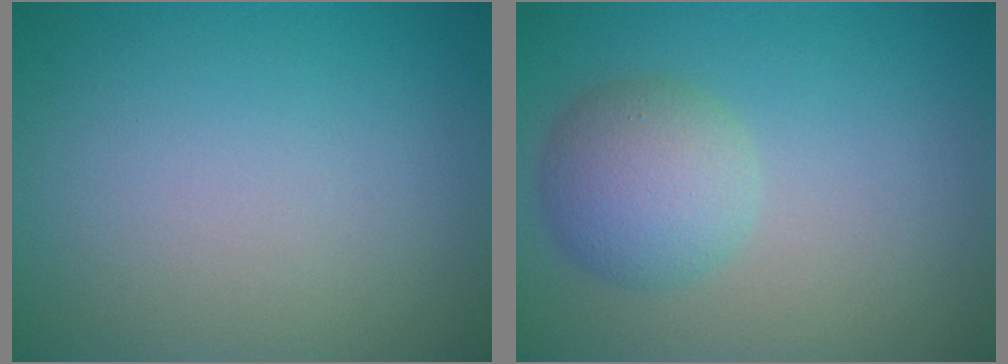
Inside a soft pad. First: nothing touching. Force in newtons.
{"total": 4.2, "press": 4.2, "slide": 0.4}